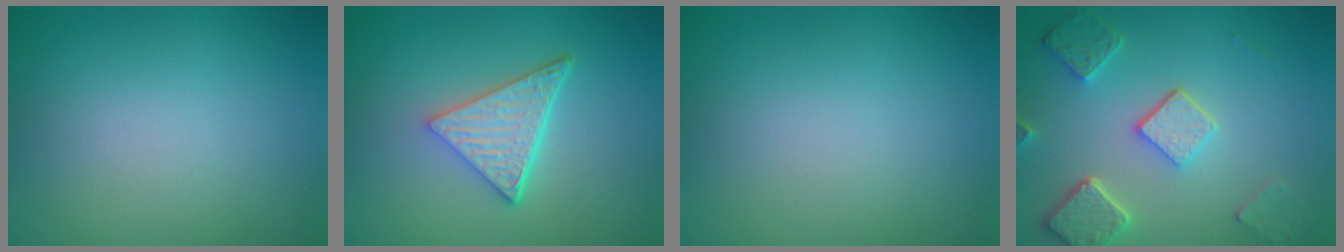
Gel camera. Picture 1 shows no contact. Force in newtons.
{"total": 4.8, "press": 3.4, "slide": 3.4}
{"total": 0.0}
{"total": 5.1, "press": 4.0, "slide": 3.2}